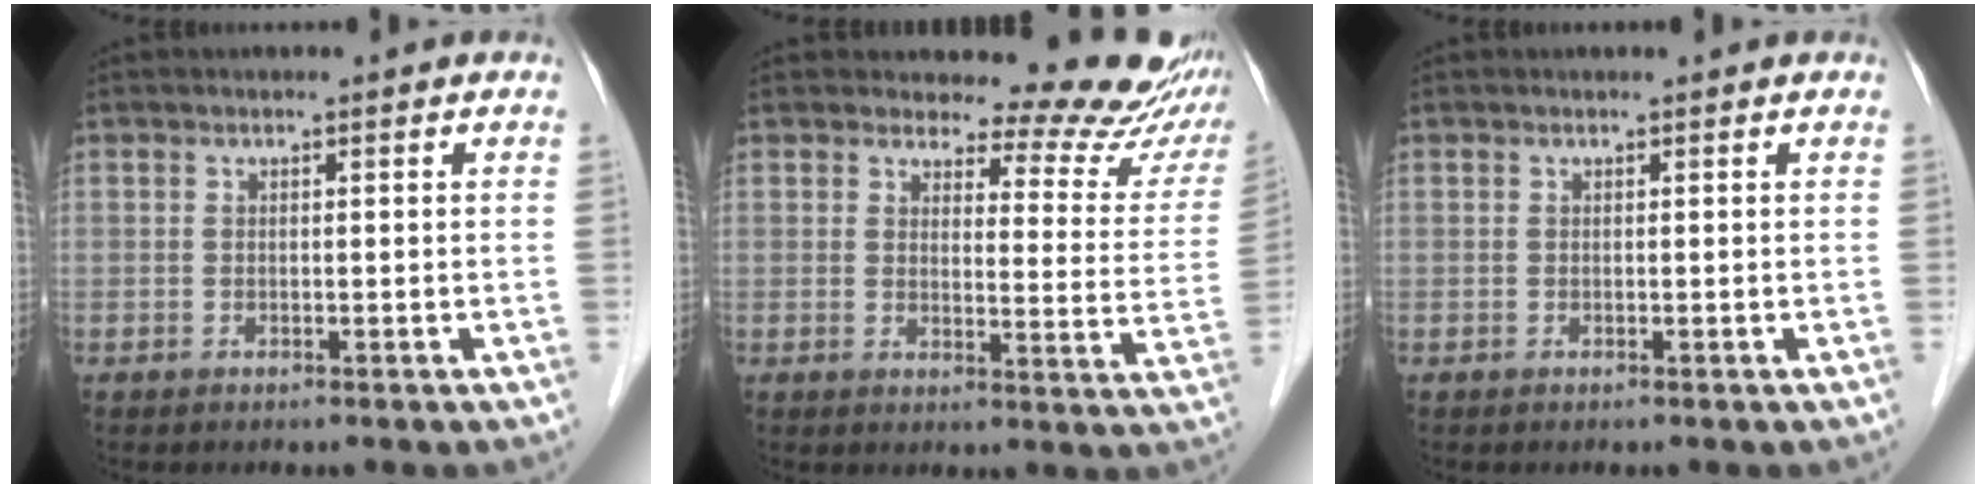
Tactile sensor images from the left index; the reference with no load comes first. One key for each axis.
{"total": 14.0, "fx": 13.3, "fy": 2.8, "fz": 3.4, "tx": -0.019, "ty": -0.075, "tz": 0.130}
{"total": 0.7, "fx": 0.7, "fy": 0.1, "fz": 0.1, "tx": -0.007, "ty": 0.010, "tz": 0.009}